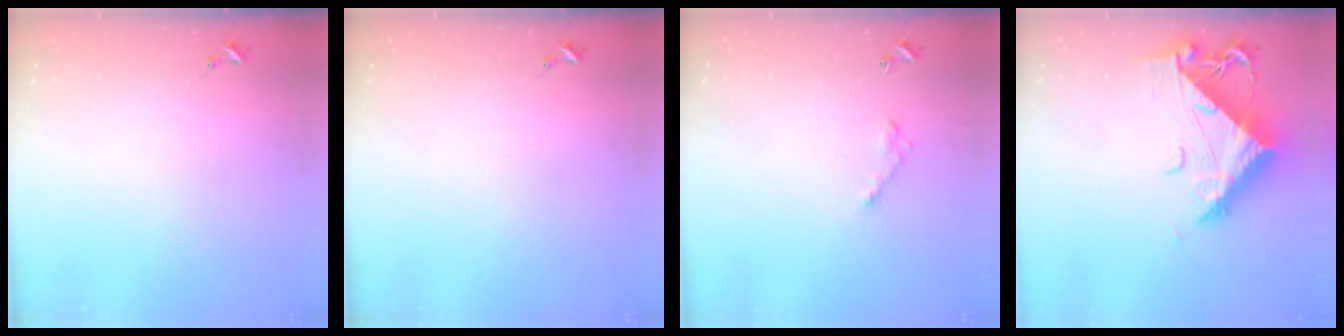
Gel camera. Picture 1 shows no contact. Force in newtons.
{"total": 0.0}
{"total": 5.2, "press": 5.2, "slide": 0.2}
{"total": 13.0, "press": 12.9, "slide": 1.3}